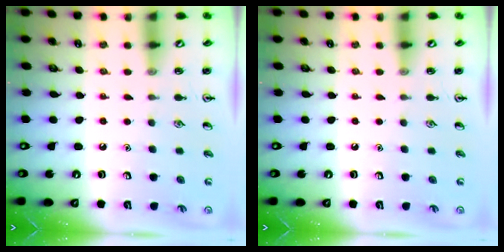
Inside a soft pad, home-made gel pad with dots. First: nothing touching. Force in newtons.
{"total": 0.0}